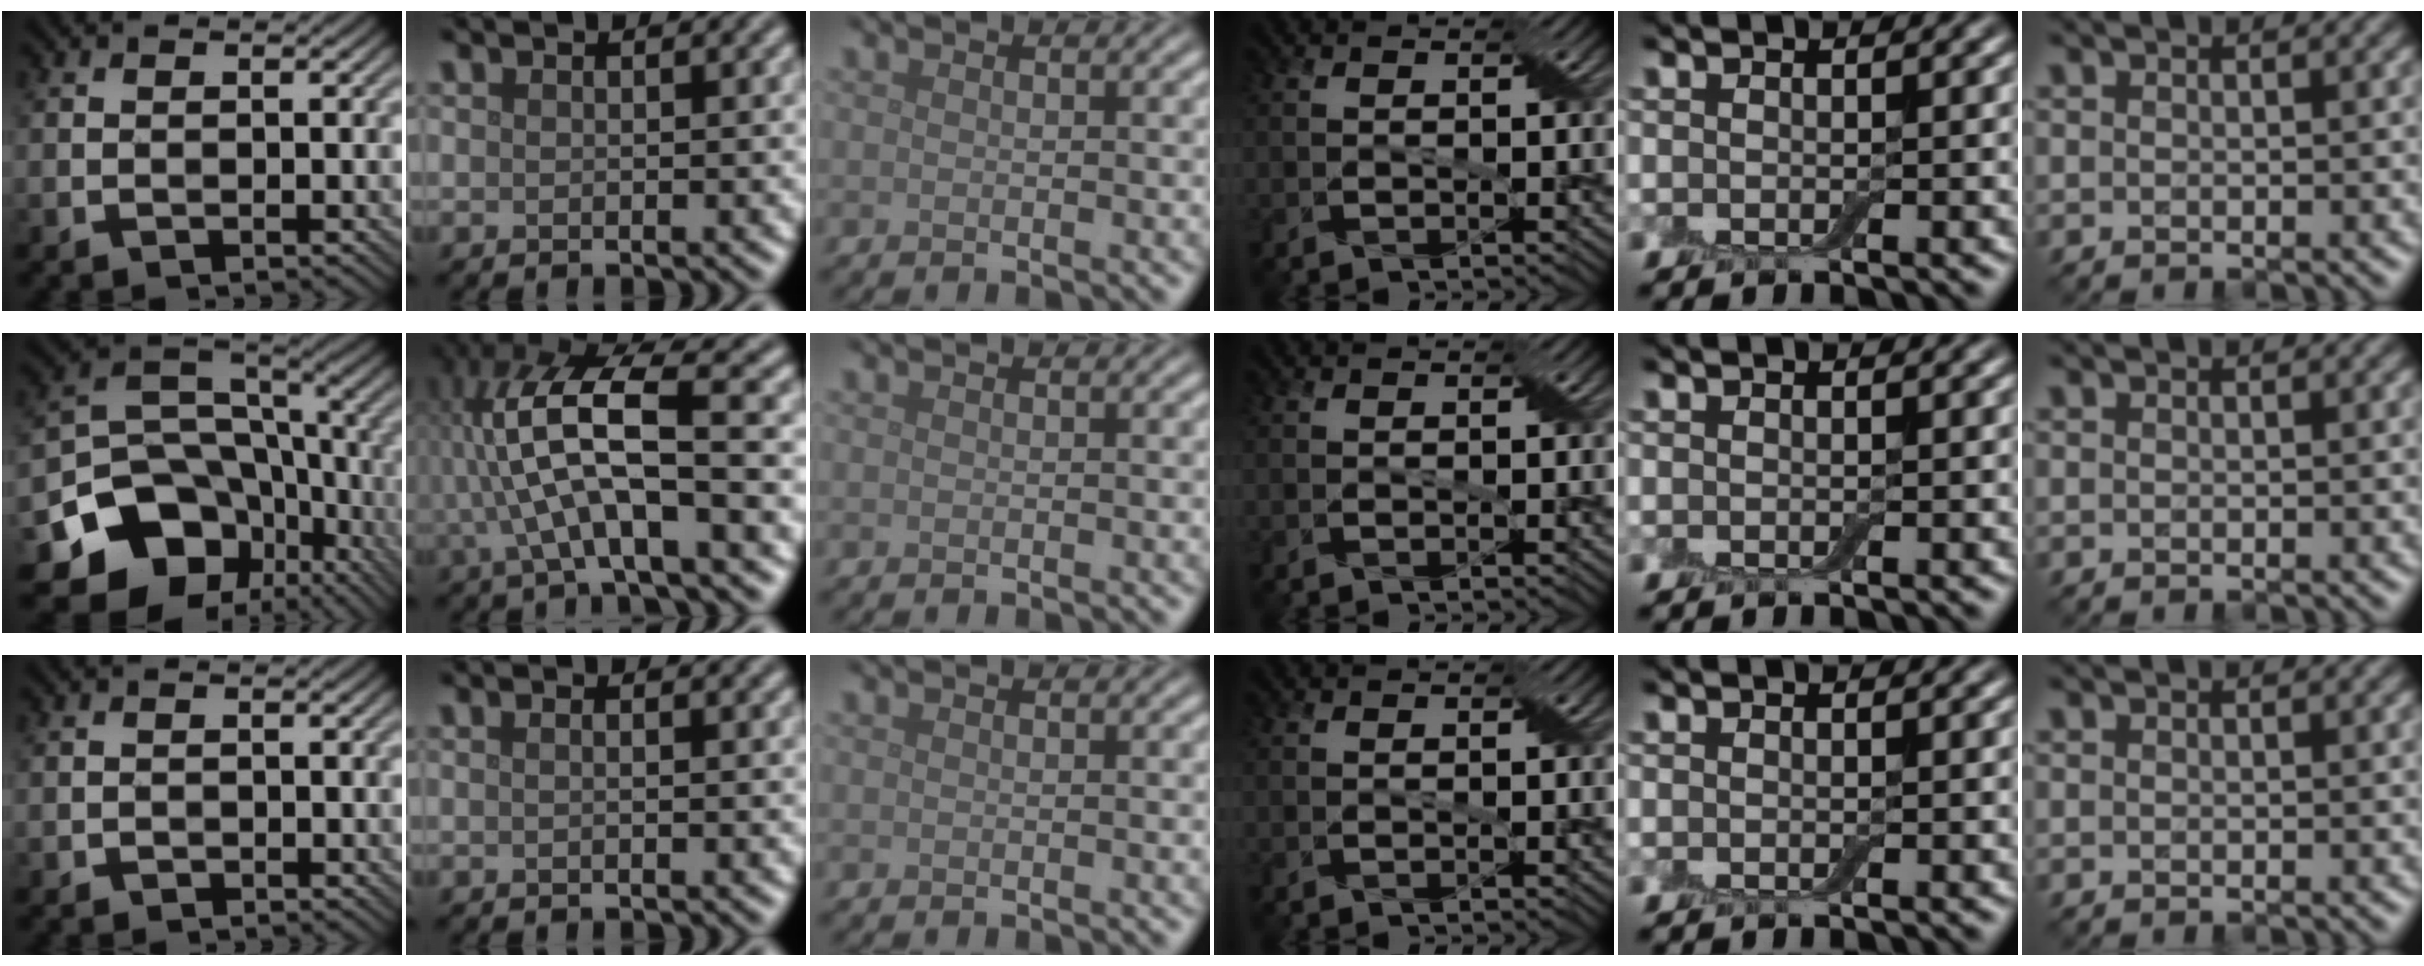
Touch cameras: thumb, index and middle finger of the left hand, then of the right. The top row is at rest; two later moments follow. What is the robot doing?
{"motion": "fold", "object": "bandage"}